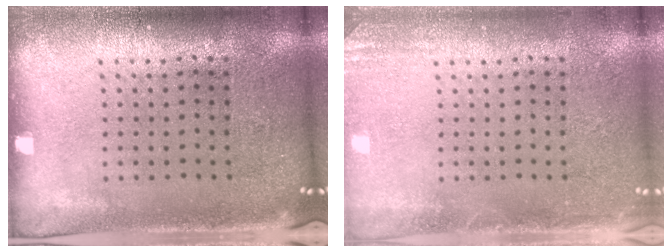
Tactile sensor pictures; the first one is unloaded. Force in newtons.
{"total": 1.6, "press": 1.6, "slide": 0.3}